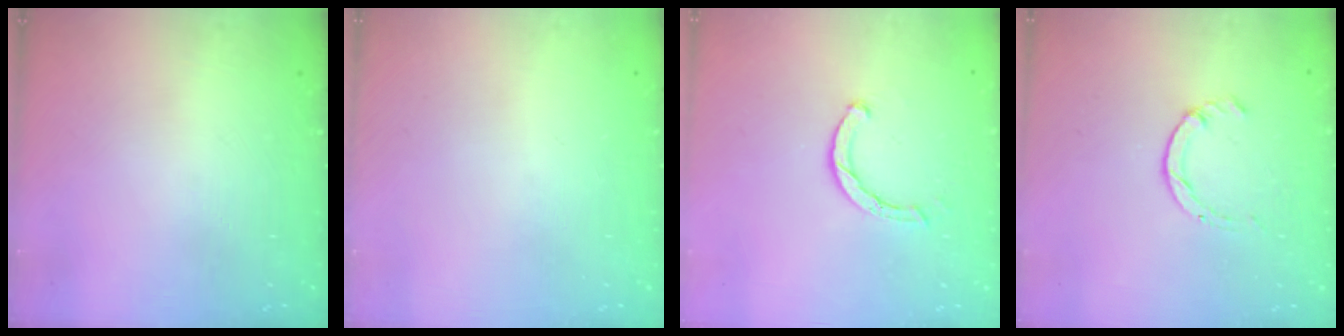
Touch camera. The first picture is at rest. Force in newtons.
{"total": 0.0}
{"total": 1.6, "press": 1.6, "slide": 0.2}
{"total": 1.4, "press": 1.4, "slide": 0.2}